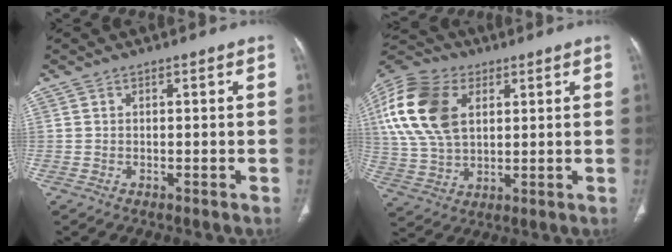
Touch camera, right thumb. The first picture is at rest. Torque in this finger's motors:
{"motor_torque": [1.70, 2.29, 0.87, -0.78, 0.36]}